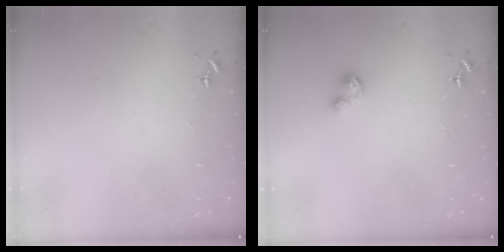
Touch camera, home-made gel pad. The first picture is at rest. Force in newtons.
{"total": 4.6, "press": 4.6, "slide": 0.5}